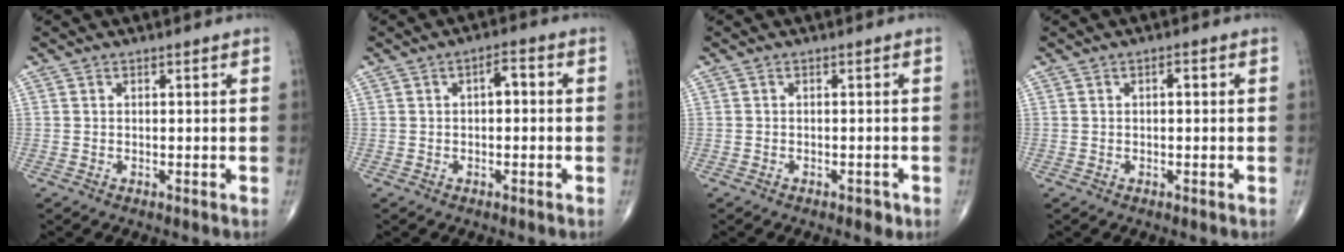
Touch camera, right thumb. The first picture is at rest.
{"total": 3.2, "force": [0.3, 1.5, 2.9], "torque": [-0.037, 0.011, -0.003]}
{"total": 1.2, "force": [-0.7, 0.7, 0.7], "torque": [-0.007, 0.003, -0.008]}
{"total": 1.4, "force": [0.2, 0.6, 1.2], "torque": [-0.019, 0.002, 0.001]}